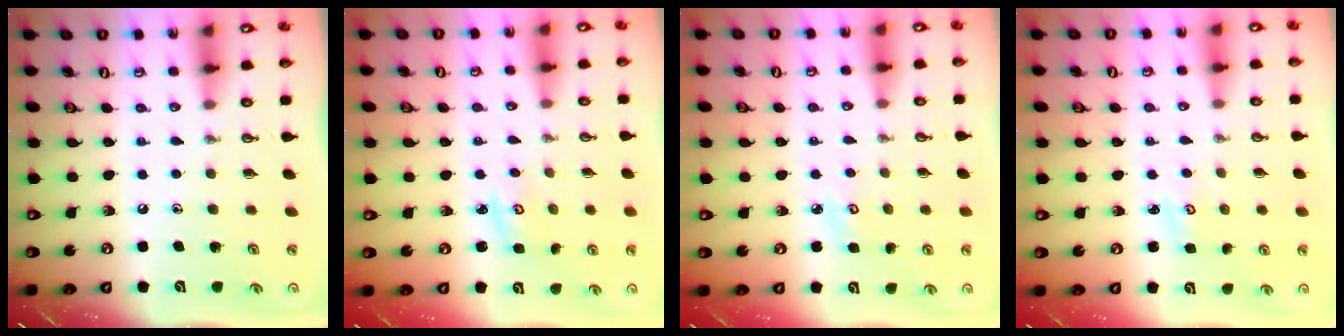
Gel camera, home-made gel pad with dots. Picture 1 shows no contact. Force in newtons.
{"total": 3.1, "press": 3.1, "slide": 0.4}
{"total": 4.0, "press": 4.0, "slide": 0.4}
{"total": 2.0, "press": 2.0, "slide": 0.4}